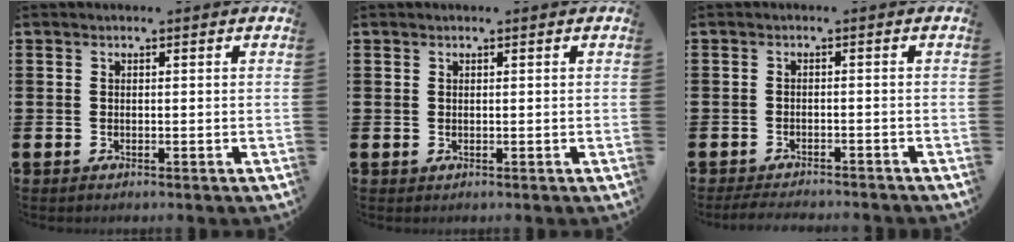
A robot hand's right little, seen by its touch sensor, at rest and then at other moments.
{"total": 0.0}
{"total": 1.8, "force": [-1.8, 0.0, 0.5], "torque": [-0.009, 0.006, -0.035]}